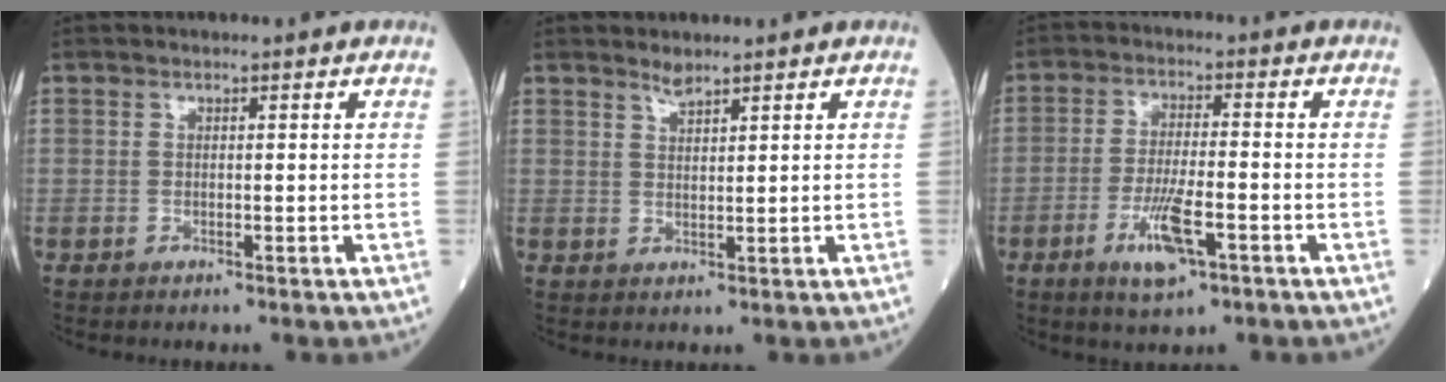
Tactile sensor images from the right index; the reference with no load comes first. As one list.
[{"total": 1.8, "force": [1.7, 0.1, 0.7], "torque": [-0.014, -0.003, 0.034]}, {"total": 7.6, "force": [-3.4, 1.7, 6.5], "torque": [-0.127, -0.010, -0.058]}]